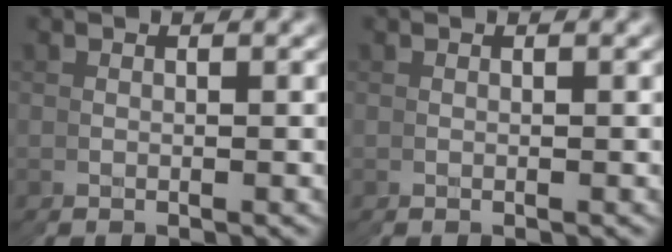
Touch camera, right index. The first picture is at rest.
{"total": 0.0}